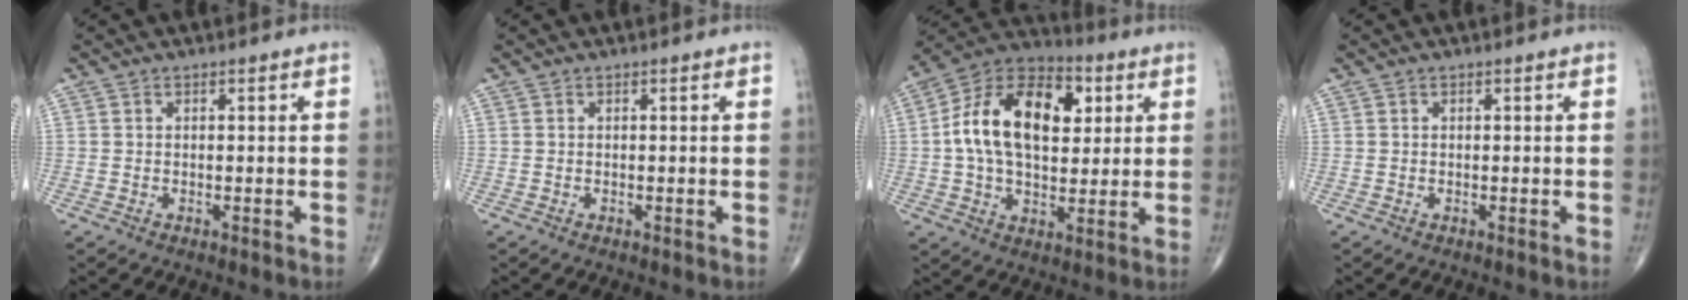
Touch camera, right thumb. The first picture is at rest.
{"total": 0.0}
{"total": 20.0, "force": [3.9, 12.2, 15.3], "torque": [-0.238, 0.012, 0.058]}
{"total": 0.0}